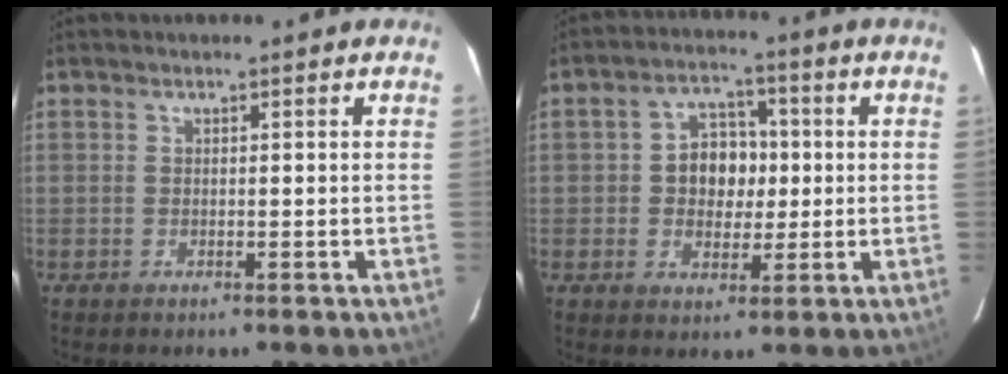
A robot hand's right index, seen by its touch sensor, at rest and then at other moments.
{"total": 7.4, "force": [0.1, 6.0, 4.3], "torque": [-0.080, 0.022, 0.007]}